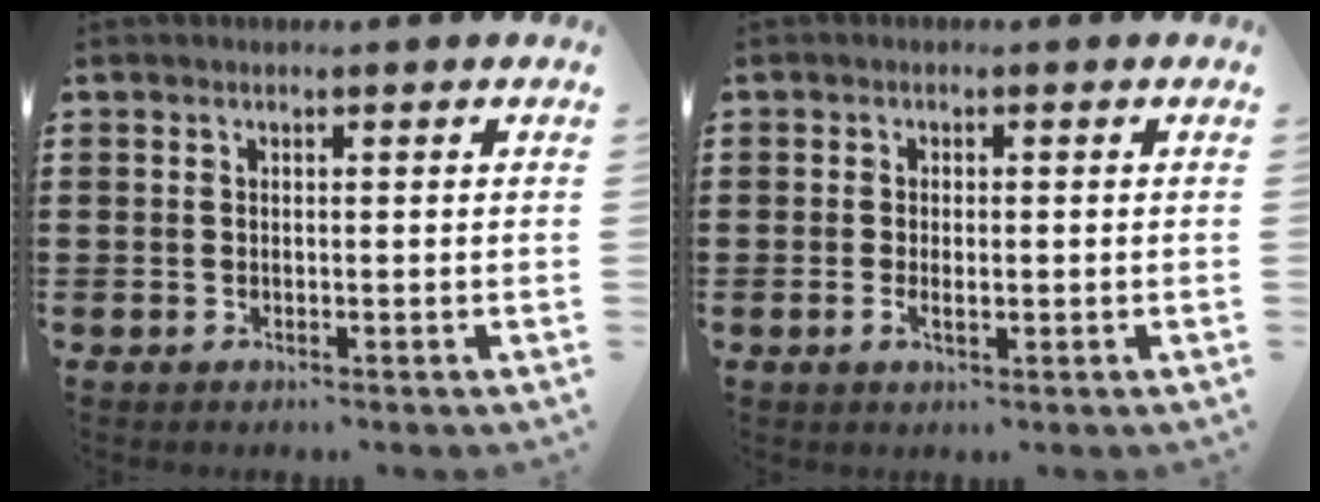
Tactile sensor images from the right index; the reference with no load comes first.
{"total": 2.1, "force": [-0.3, 0.9, 1.9], "torque": [-0.034, 0.001, -0.006]}